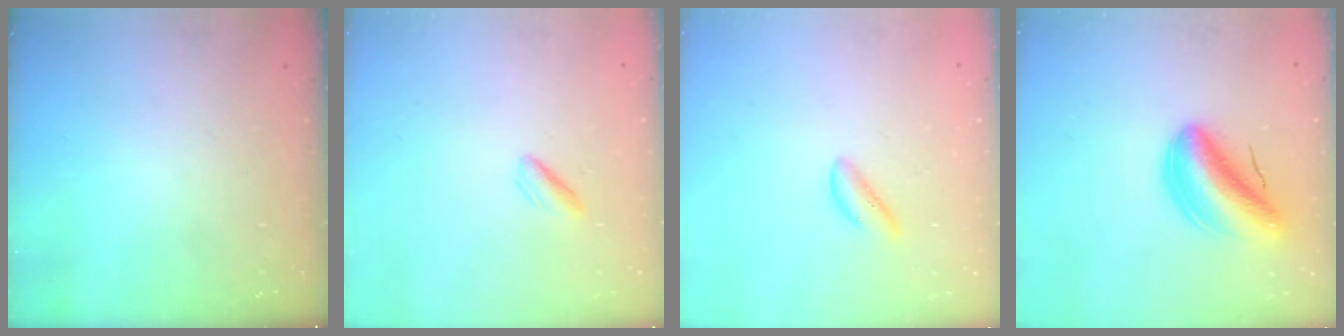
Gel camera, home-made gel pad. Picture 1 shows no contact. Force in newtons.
{"total": 2.2, "press": 2.1, "slide": 0.6}
{"total": 2.0, "press": 1.9, "slide": 0.6}
{"total": 10.8, "press": 10.4, "slide": 3.1}